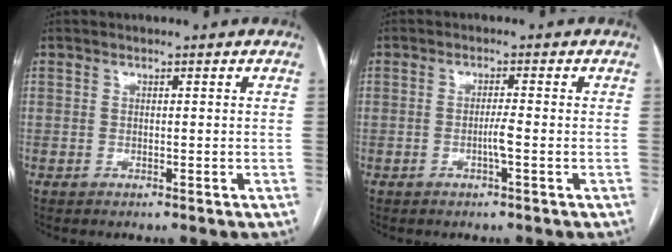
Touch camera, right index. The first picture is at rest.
{"total": 2.0, "force": [-0.6, -0.3, 1.9], "torque": [-0.033, 0.001, -0.010]}